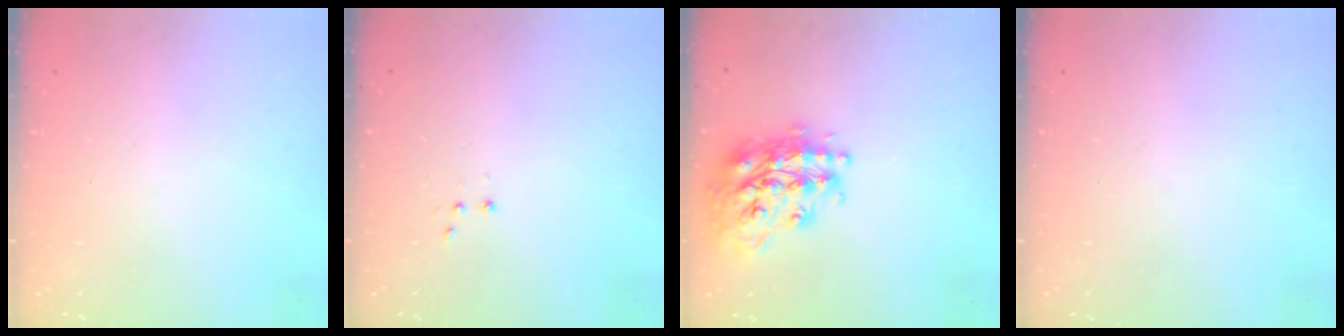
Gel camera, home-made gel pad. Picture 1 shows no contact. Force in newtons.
{"total": 3.0, "press": 2.9, "slide": 0.7}
{"total": 20.1, "press": 20.1, "slide": 1.4}
{"total": 0.0}